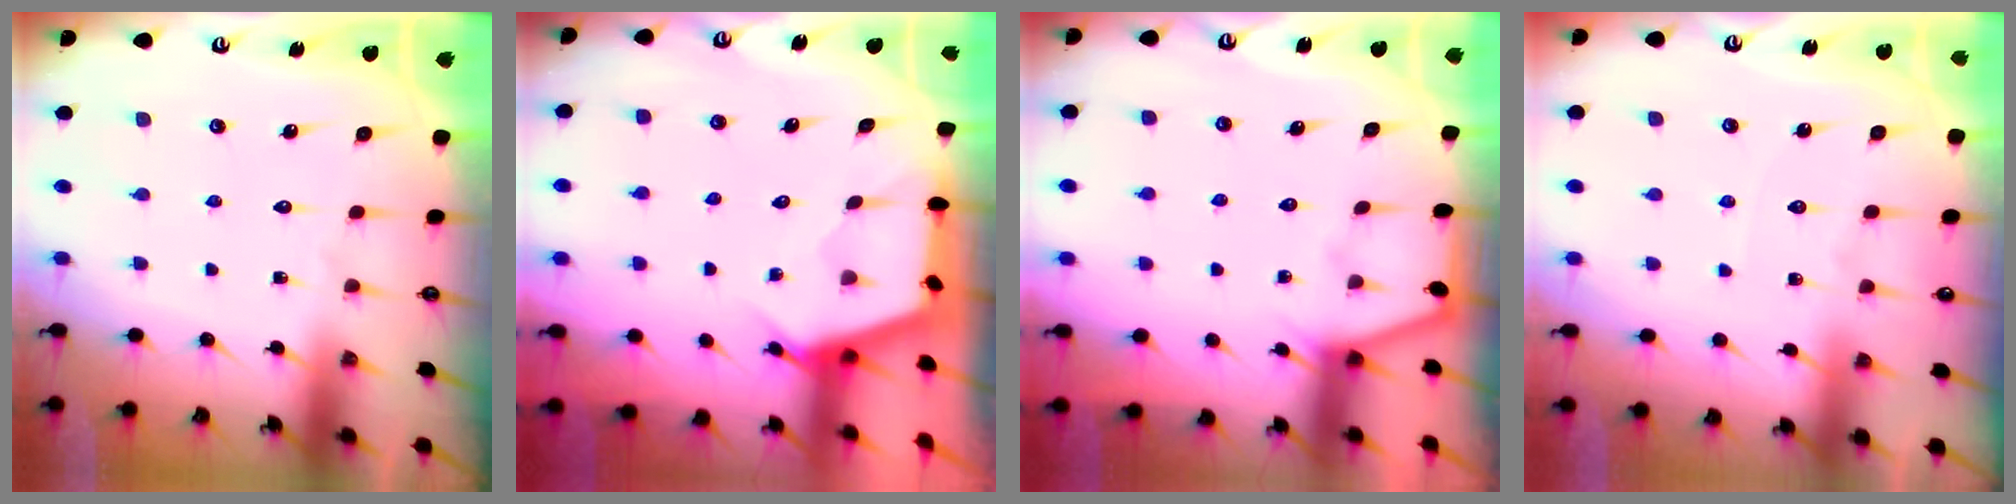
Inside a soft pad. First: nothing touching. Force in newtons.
{"total": 2.6, "press": 2.5, "slide": 0.4}
{"total": 2.5, "press": 2.4, "slide": 0.4}
{"total": 4.5, "press": 4.4, "slide": 0.7}